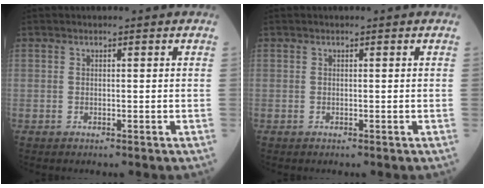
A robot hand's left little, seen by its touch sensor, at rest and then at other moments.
{"total": 0.0}